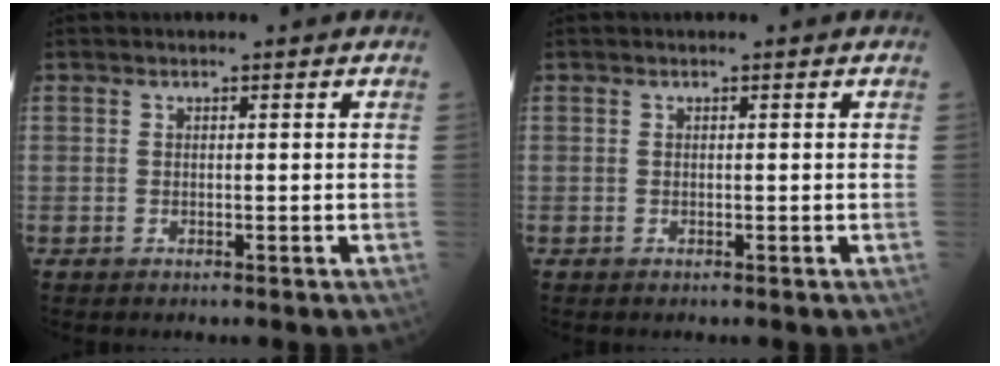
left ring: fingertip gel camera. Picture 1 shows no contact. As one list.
[{"total": 0.0}]